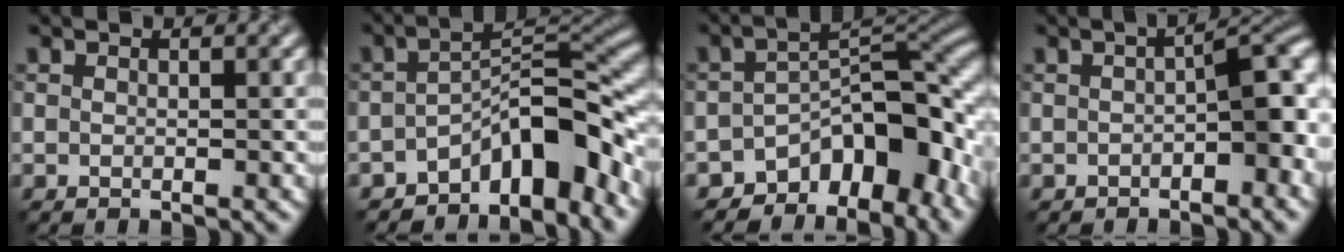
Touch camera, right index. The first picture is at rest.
{"total": 7.3, "force": [-4.6, 2.7, 4.9], "torque": [-0.050, 0.010, -0.083]}
{"total": 9.2, "force": [-5.9, 4.7, 5.3], "torque": [-0.040, 0.005, -0.105]}
{"total": 4.9, "force": [-1.2, 1.8, 4.3], "torque": [-0.048, 0.013, -0.024]}